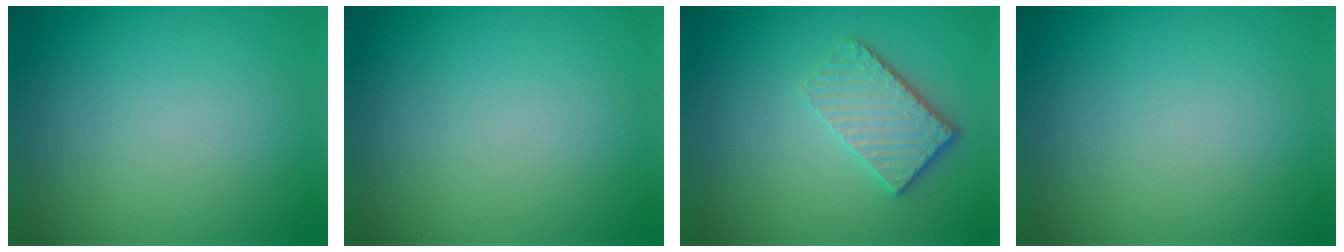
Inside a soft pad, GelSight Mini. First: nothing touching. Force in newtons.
{"total": 0.0}
{"total": 3.6, "press": 2.7, "slide": 2.4}
{"total": 0.0}